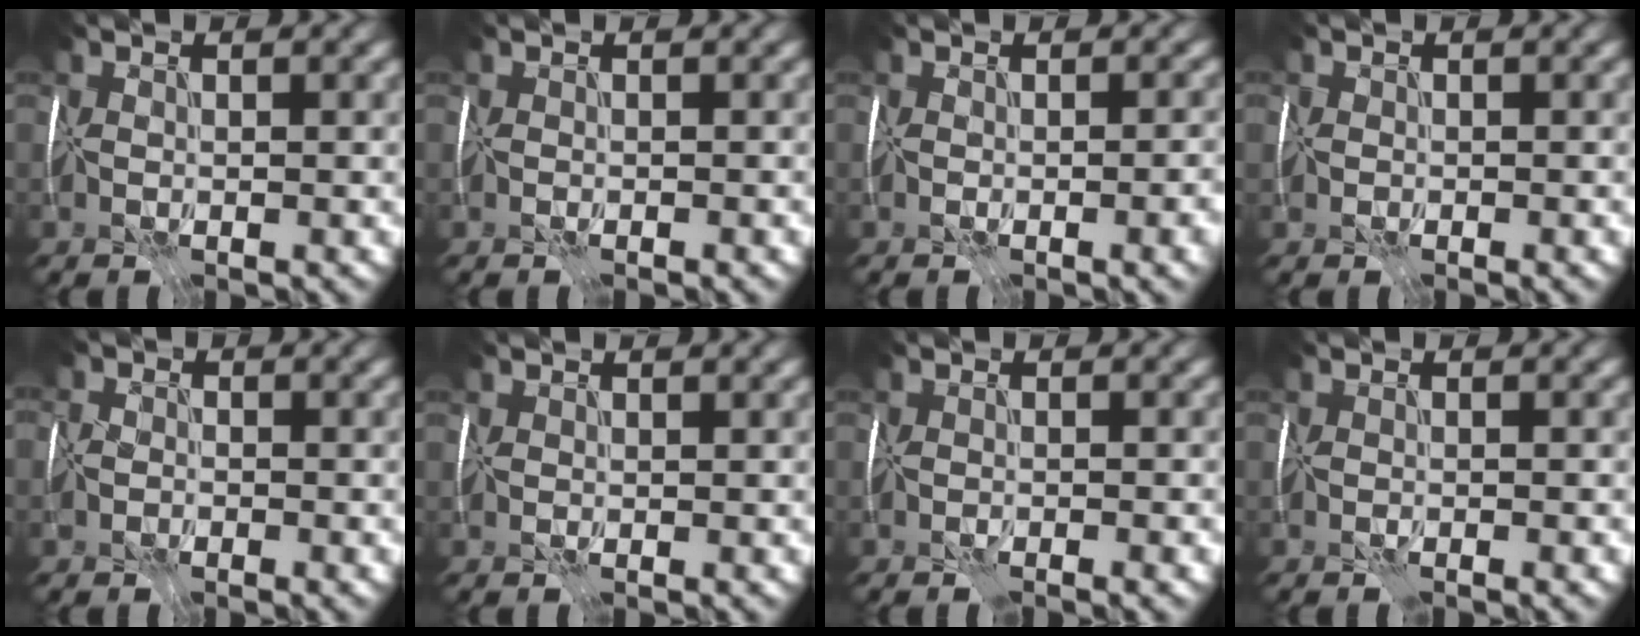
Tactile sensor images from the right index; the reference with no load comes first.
{"total": 0.0}
{"total": 3.7, "force": [-1.2, 1.1, 3.3], "torque": [-0.033, -0.013, -0.009]}
{"total": 0.7, "force": [-0.4, 0.6, -0.2], "torque": [0.010, 0.000, -0.011]}
{"total": 4.2, "force": [-2.4, 3.0, 1.7], "torque": [-0.016, 0.002, -0.065]}
{"total": 0.6, "force": [0.6, -0.1, -0.1], "torque": [-0.001, 0.000, 0.011]}
{"total": 1.6, "force": [-1.4, -0.3, 0.7], "torque": [-0.003, -0.012, -0.017]}
{"total": 1.0, "force": [-0.9, -0.4, 0.3], "torque": [0.004, -0.013, -0.014]}